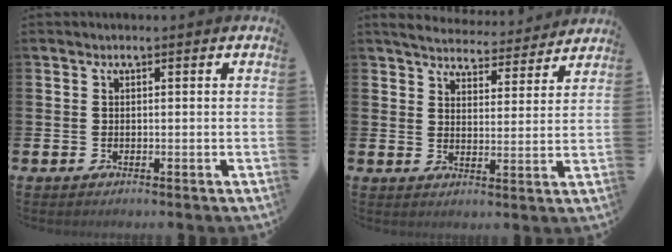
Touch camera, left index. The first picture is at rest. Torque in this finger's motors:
{"motor_torque": [1.11, -1.03, 0.11, 0.02]}